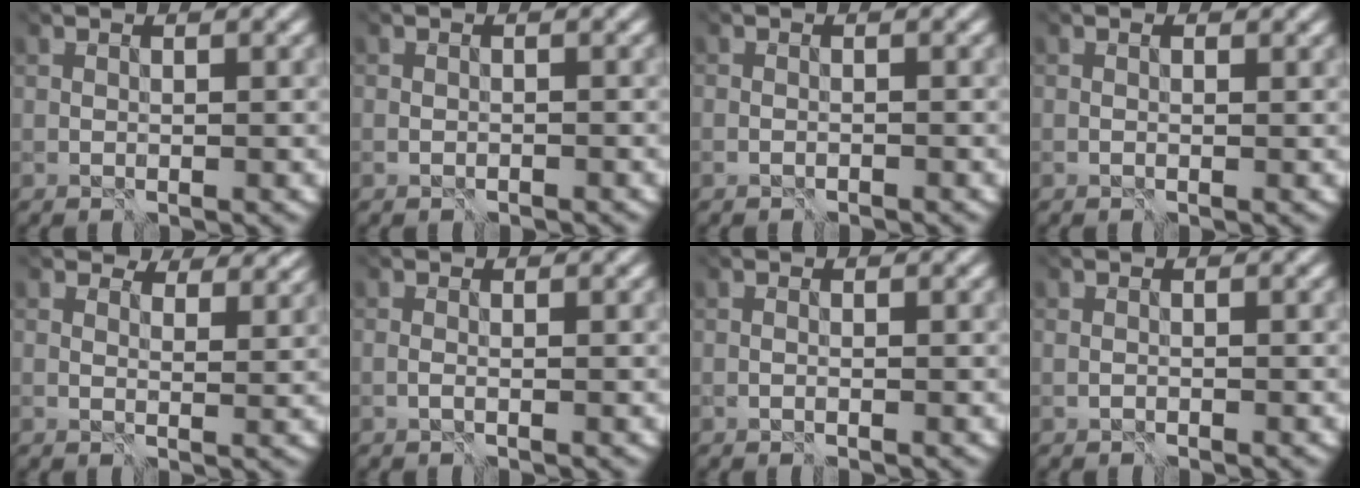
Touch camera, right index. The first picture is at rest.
{"total": 1.4, "force": [-1.3, -0.2, -0.5], "torque": [0.008, 0.001, -0.019]}
{"total": 1.7, "force": [-1.6, -0.4, -0.6], "torque": [0.008, -0.003, -0.024]}
{"total": 0.5, "force": [-0.5, -0.2, -0.2], "torque": [0.003, -0.002, -0.004]}
{"total": 5.1, "force": [4.3, 1.4, 2.3], "torque": [-0.032, 0.004, 0.064]}
{"total": 1.0, "force": [-0.8, 0.0, 0.5], "torque": [-0.001, 0.010, -0.022]}
{"total": 1.0, "force": [-1.0, -0.1, 0.2], "torque": [0.009, 0.005, -0.017]}
{"total": 0.7, "force": [-0.7, 0.2, -0.2], "torque": [-0.001, 0.002, -0.007]}